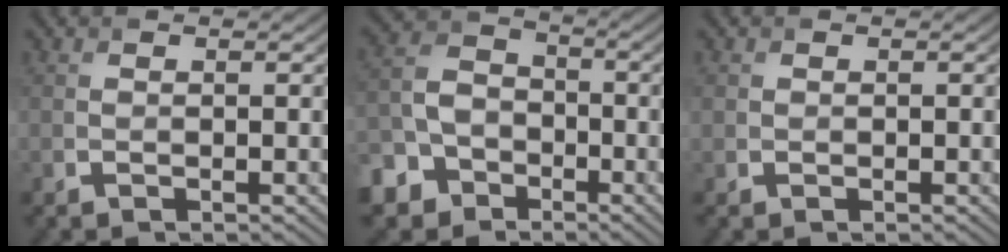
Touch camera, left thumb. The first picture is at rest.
{"total": 9.0, "force": [-5.1, 6.5, 3.7], "torque": [-0.101, -0.018, -0.114]}
{"total": 0.6, "force": [0.1, 0.5, 0.1], "torque": [-0.001, -0.003, 0.003]}